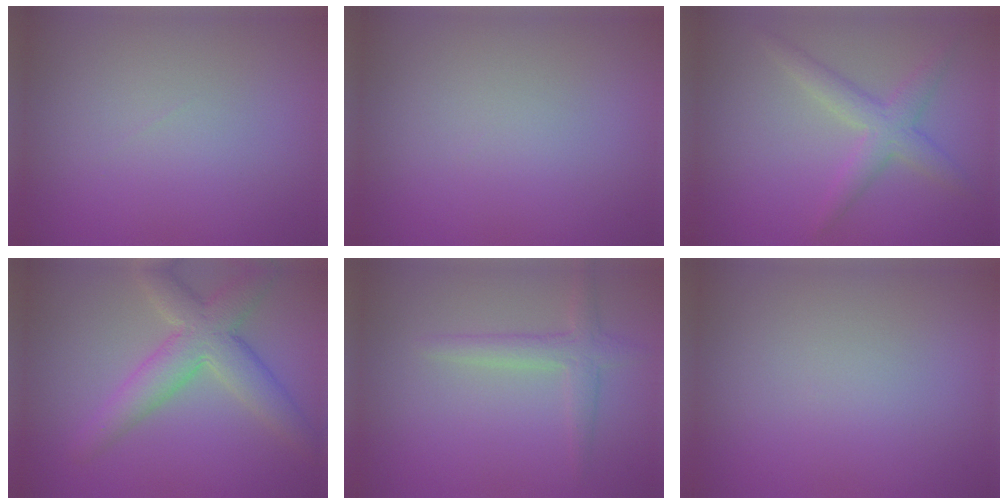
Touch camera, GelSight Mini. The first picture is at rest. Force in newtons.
{"total": 0.0}
{"total": 3.1, "press": 3.1, "slide": 0.2}
{"total": 5.8, "press": 5.7, "slide": 0.6}
{"total": 2.3, "press": 2.3, "slide": 0.1}
{"total": 0.0}